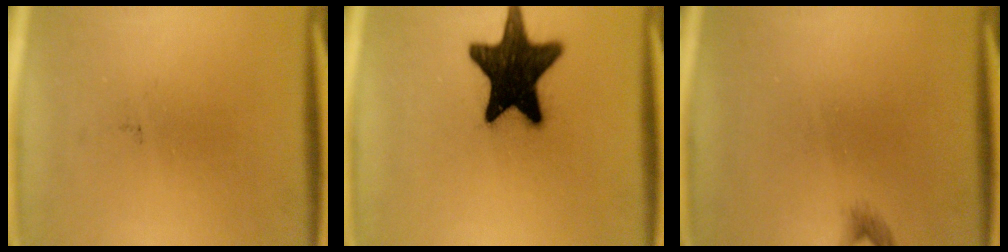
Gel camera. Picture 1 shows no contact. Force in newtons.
{"total": 18.6}
{"total": 0.9}